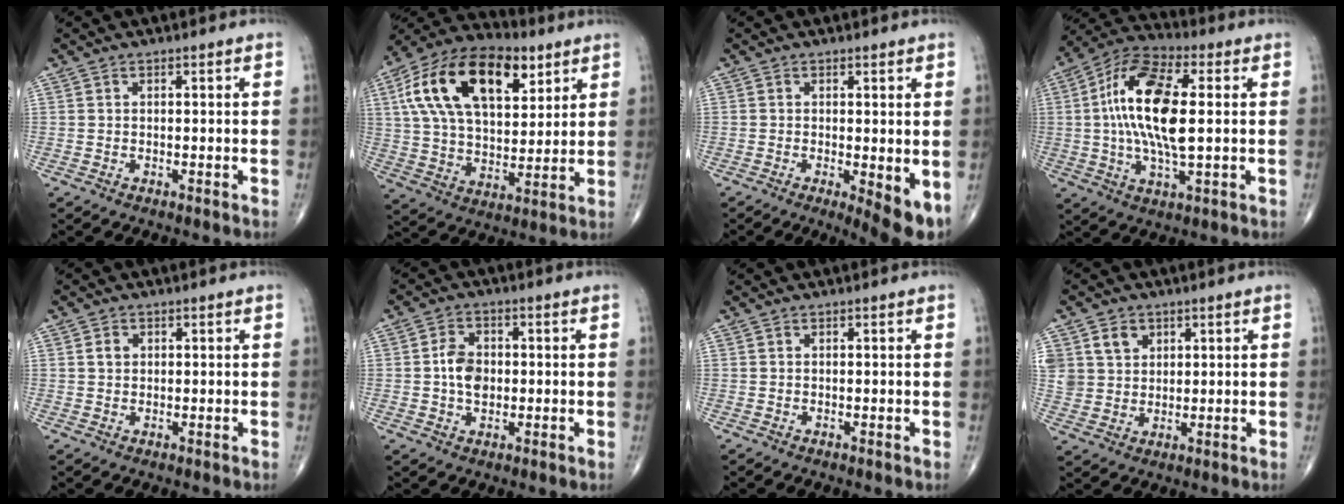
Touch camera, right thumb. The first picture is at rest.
{"total": 23.6, "force": [9.5, 12.8, 17.4], "torque": [-0.296, -0.009, 0.162]}
{"total": 6.3, "force": [-1.1, 1.7, 6.0], "torque": [-0.087, -0.022, -0.016]}
{"total": 17.1, "force": [1.4, 6.5, 15.7], "torque": [-0.311, 0.013, 0.017]}
{"total": 1.7, "force": [0.4, 1.4, 0.8], "torque": [-0.010, 0.000, 0.007]}
{"total": 5.7, "force": [-0.1, 4.1, 4.0], "torque": [-0.060, 0.009, -0.004]}
{"total": 0.0}
{"total": 7.5, "force": [3.2, 6.2, 2.8], "torque": [-0.034, -0.009, 0.067]}